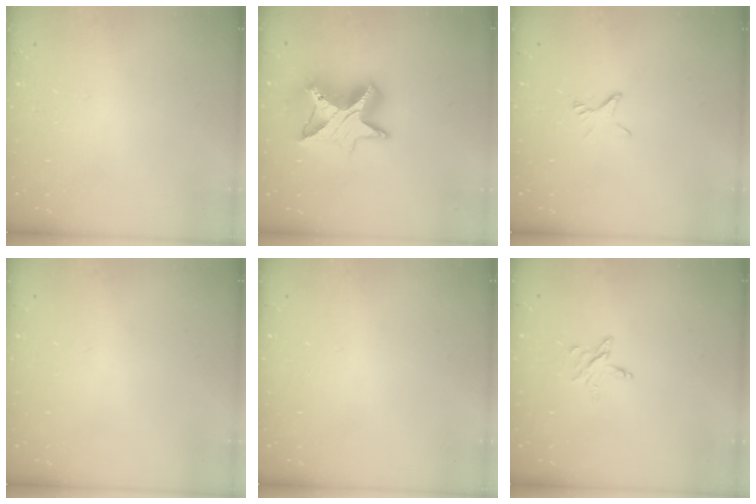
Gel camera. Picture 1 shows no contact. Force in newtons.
{"total": 12.6, "press": 12.5, "slide": 0.9}
{"total": 2.3, "press": 2.3, "slide": 0.2}
{"total": 0.0}
{"total": 0.0}
{"total": 3.9, "press": 3.9, "slide": 0.3}